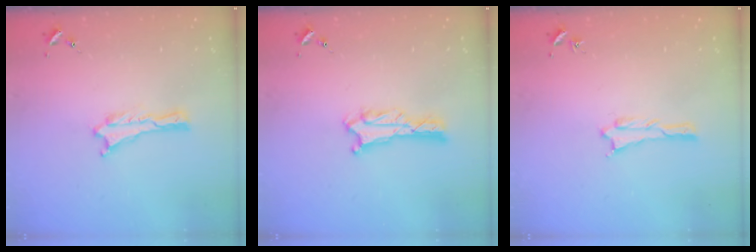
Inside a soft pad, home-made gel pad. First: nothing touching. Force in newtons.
{"total": 1.4, "press": 1.4, "slide": 0.1}
{"total": 0.6, "press": 0.6, "slide": 0.1}